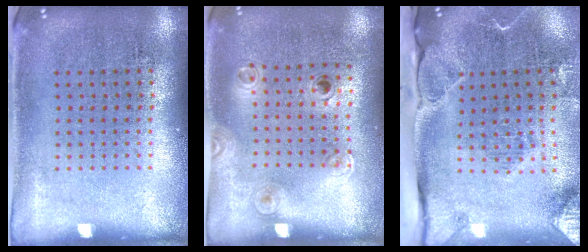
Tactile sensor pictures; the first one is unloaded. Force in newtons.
{"total": 1.1, "press": 0.8, "slide": 0.8}
{"total": 2.7, "press": 2.2, "slide": 1.6}